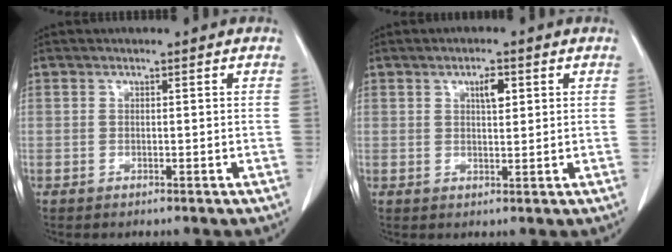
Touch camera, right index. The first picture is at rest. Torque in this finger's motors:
{"motor_torque": [0.32, 0.31, 0.02, 0.02]}